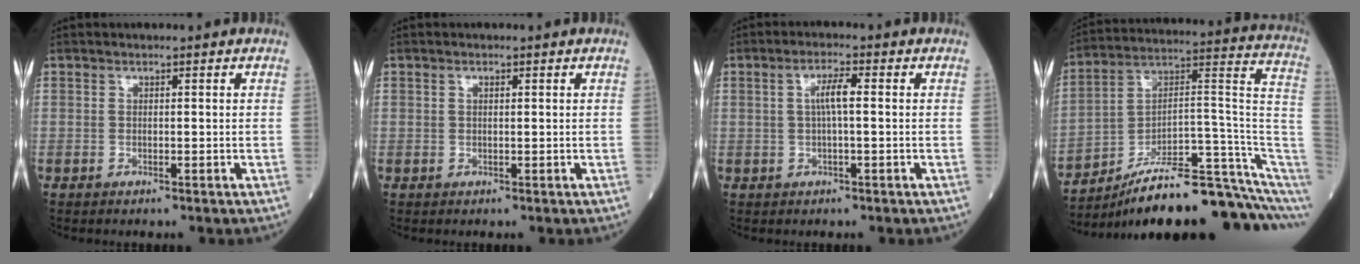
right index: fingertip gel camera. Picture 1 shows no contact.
{"total": 0.6, "force": [0.3, 0.3, 0.5], "torque": [-0.009, 0.000, 0.004]}
{"total": 3.4, "force": [0.3, 0.3, 3.3], "torque": [-0.065, 0.007, 0.006]}
{"total": 21.8, "force": [-15.7, 2.0, 14.9], "torque": [-0.138, 0.059, -0.242]}